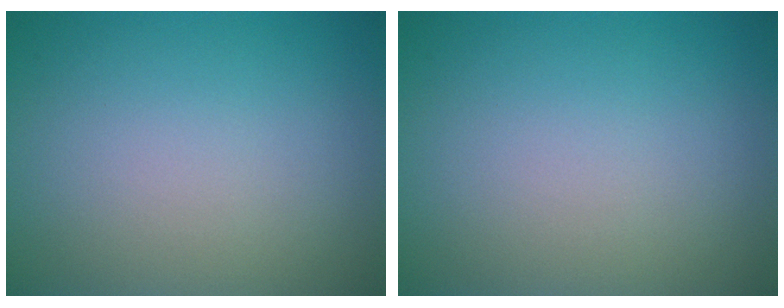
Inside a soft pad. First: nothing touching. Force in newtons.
{"total": 0.0}